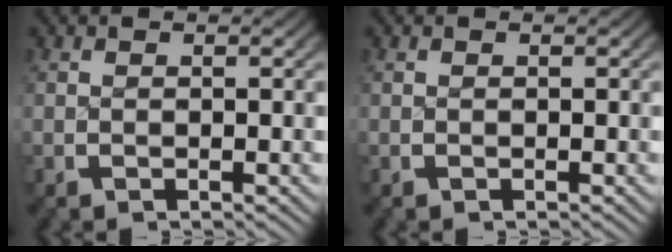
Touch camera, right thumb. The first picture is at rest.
{"total": 0.0}